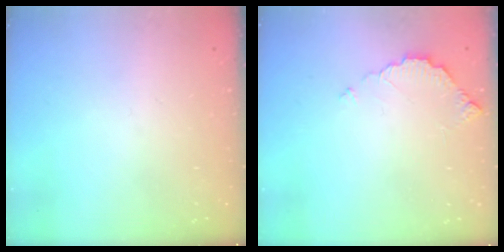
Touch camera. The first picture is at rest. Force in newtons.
{"total": 3.5, "press": 3.5, "slide": 0.2}